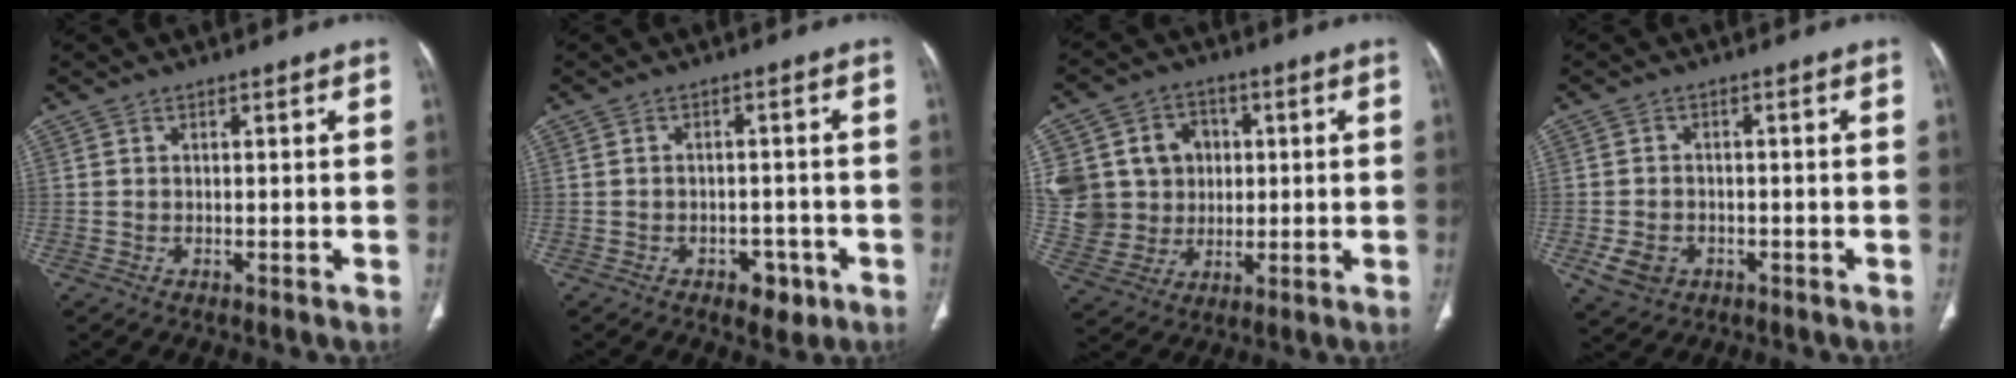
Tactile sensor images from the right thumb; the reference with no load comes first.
{"total": 4.6, "force": [-2.4, 2.9, 2.6], "torque": [-0.017, 0.014, -0.027]}
{"total": 16.4, "force": [2.4, 14.8, 6.7], "torque": [-0.103, 0.028, 0.064]}
{"total": 5.2, "force": [-1.9, 4.1, 2.5], "torque": [-0.042, 0.007, -0.023]}